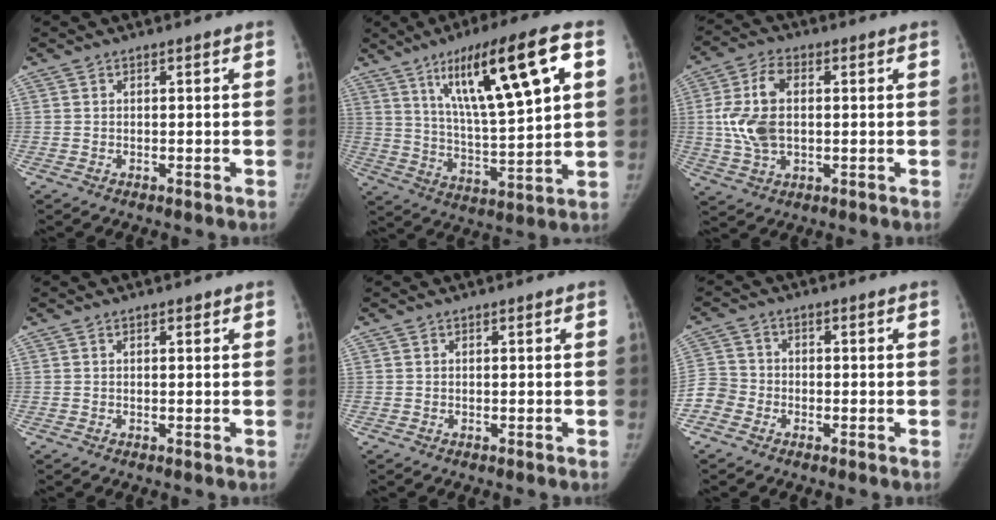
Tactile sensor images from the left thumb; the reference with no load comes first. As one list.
[{"total": 20.8, "force": [8.5, 4.3, 18.4], "torque": [-0.286, -0.017, 0.143]}, {"total": 10.5, "force": [0.7, 6.3, 8.3], "torque": [-0.171, 0.009, 0.018]}, {"total": 0.7, "force": [0.4, 0.3, 0.5], "torque": [-0.006, -0.001, 0.004]}, {"total": 0.0}, {"total": 4.7, "force": [-2.4, 3.9, 1.0], "torque": [-0.008, 0.013, -0.057]}]